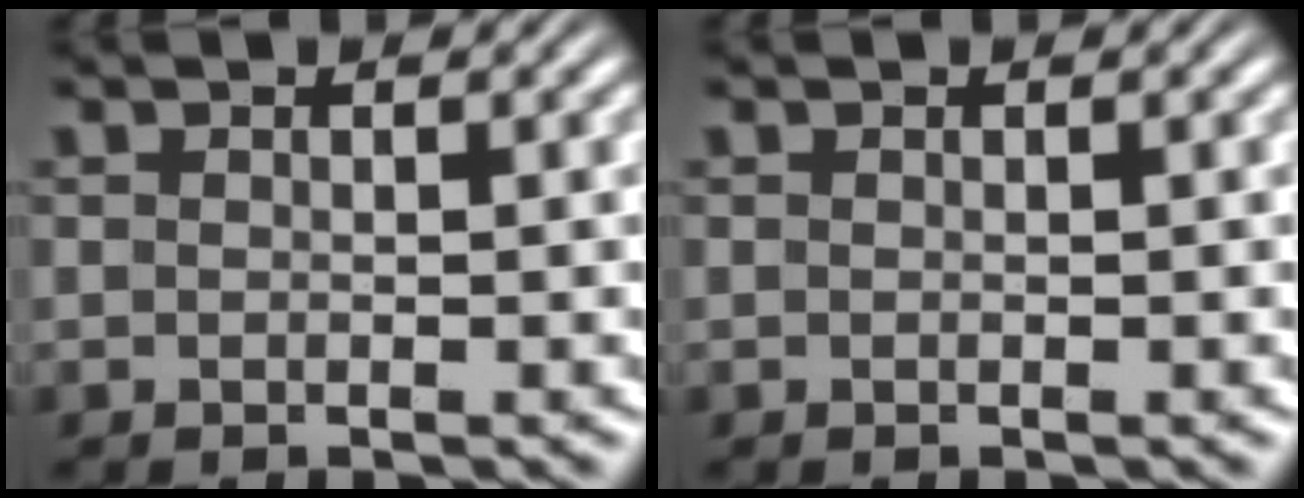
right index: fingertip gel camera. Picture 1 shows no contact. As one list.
[{"total": 0.0}]